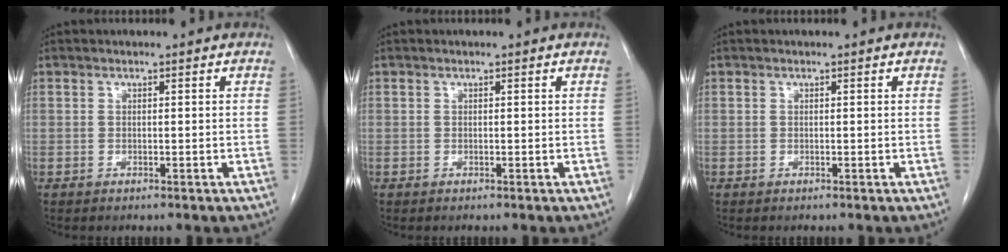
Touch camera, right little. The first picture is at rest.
{"total": 0.0}
{"total": 0.0}